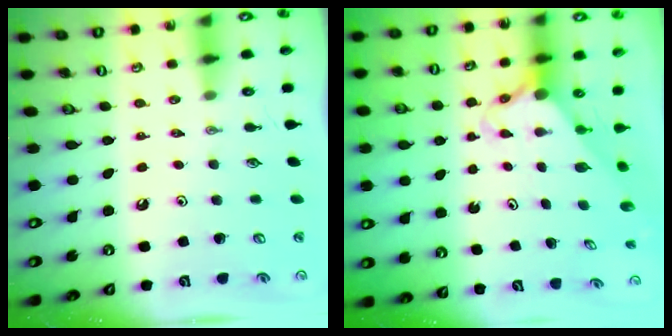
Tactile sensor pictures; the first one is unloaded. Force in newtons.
{"total": 3.0, "press": 3.0, "slide": 0.2}